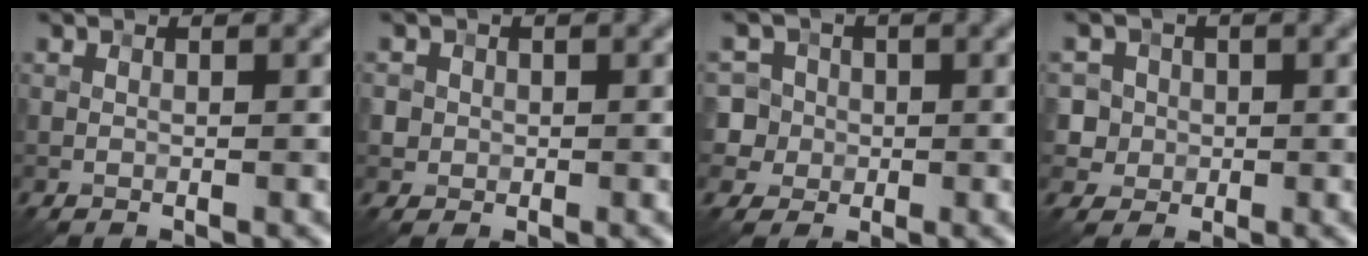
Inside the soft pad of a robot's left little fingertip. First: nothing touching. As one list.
[{"total": 1.1, "force": [0.1, 1.1, 0.2], "torque": [0.004, 0.000, 0.004]}, {"total": 6.0, "force": [0.7, 5.7, 1.8], "torque": [-0.032, 0.036, -0.014]}, {"total": 4.2, "force": [0.7, 4.0, 1.2], "torque": [-0.010, 0.028, 0.000]}]